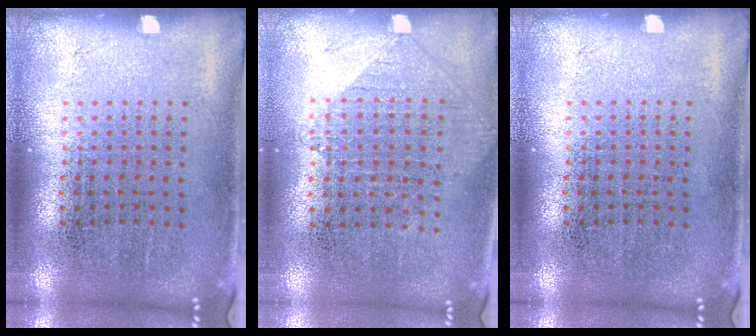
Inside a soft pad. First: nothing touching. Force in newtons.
{"total": 0.9, "press": 0.9, "slide": 0.3}
{"total": 0.0}